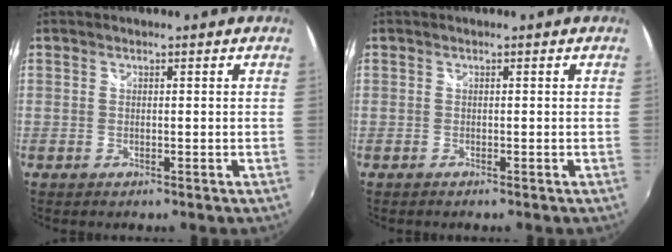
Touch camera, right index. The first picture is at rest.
{"total": 0.0}